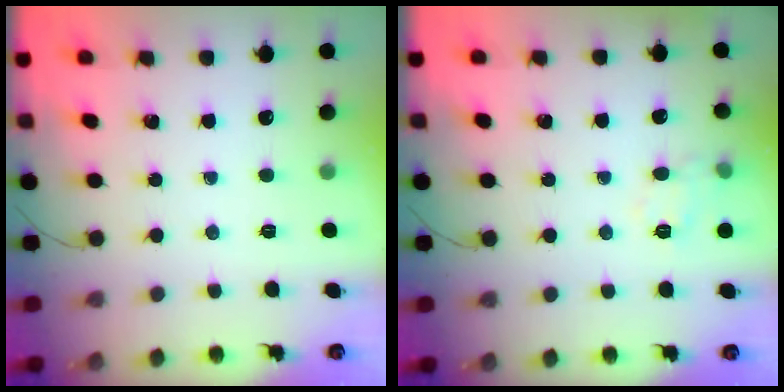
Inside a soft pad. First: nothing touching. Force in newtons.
{"total": 8.5, "press": 8.4, "slide": 1.2}